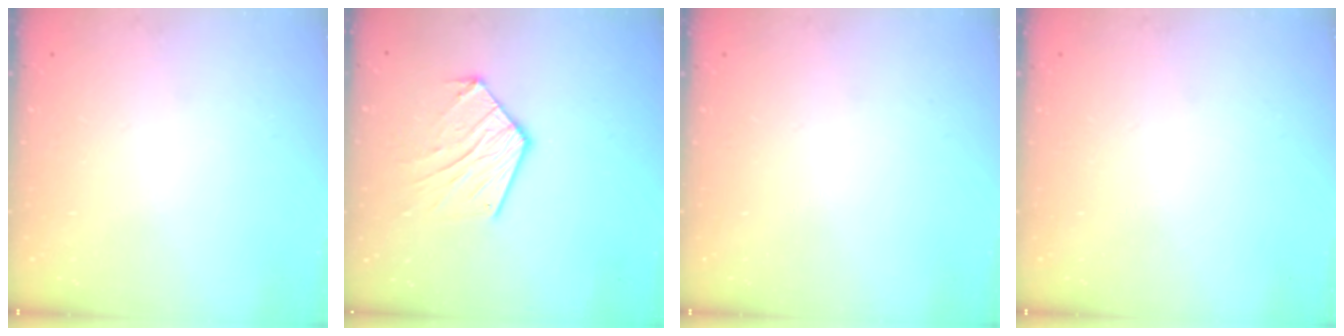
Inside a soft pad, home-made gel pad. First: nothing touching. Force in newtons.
{"total": 13.0, "press": 13.0, "slide": 0.8}
{"total": 0.0}
{"total": 0.0}